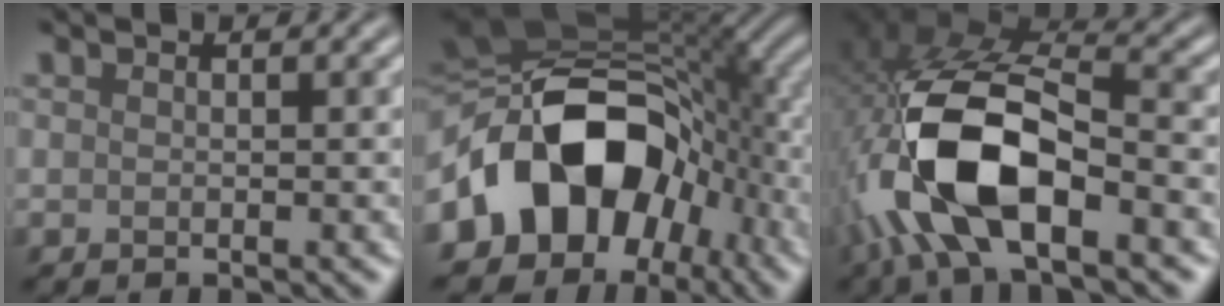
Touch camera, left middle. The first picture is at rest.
{"total": 14.2, "force": [-3.1, 10.0, 9.6], "torque": [-0.140, 0.013, -0.072]}
{"total": 13.5, "force": [-4.3, 6.4, 11.1], "torque": [-0.244, -0.005, -0.075]}